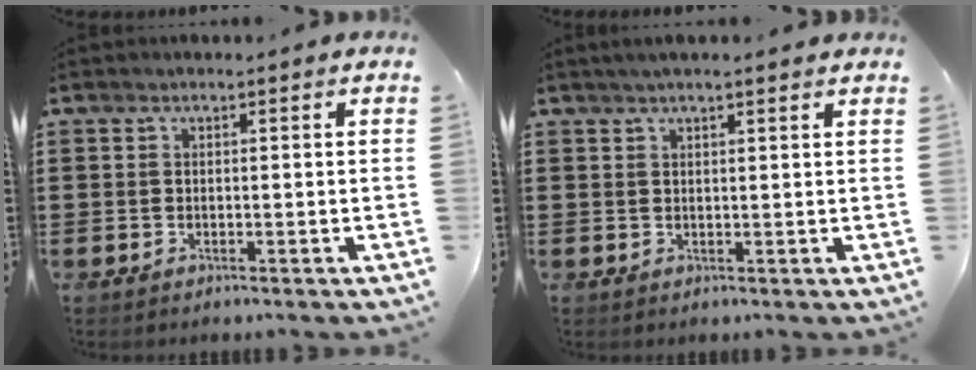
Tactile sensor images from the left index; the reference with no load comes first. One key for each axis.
{"total": 1.7, "fx": 1.3, "fy": 0.2, "fz": 1.0, "tx": -0.020, "ty": 0.002, "tz": 0.024}